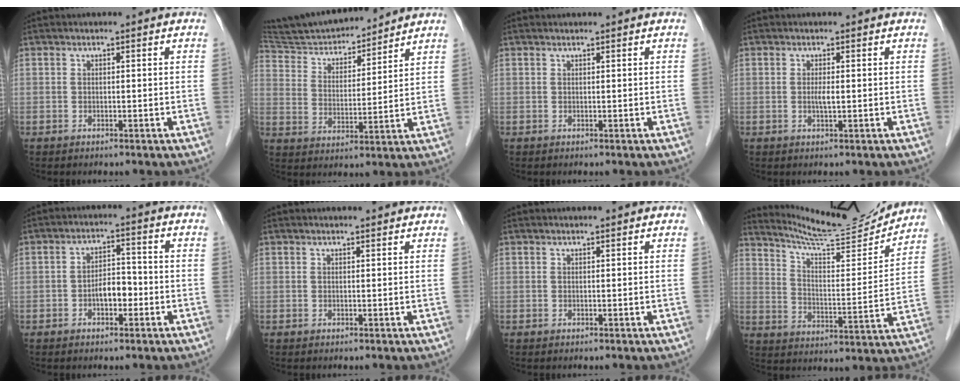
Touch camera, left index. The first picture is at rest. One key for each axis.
{"total": 13.8, "fx": 13.0, "fy": 2.8, "fz": 3.8, "tx": -0.063, "ty": 0.008, "tz": 0.223}
{"total": 0.5, "fx": -0.5, "fy": -0.1, "fz": -0.1, "tx": -0.002, "ty": -0.003, "tz": -0.008}
{"total": 1.3, "fx": -0.8, "fy": 0.0, "fz": 1.1, "tx": -0.024, "ty": -0.008, "tz": -0.014}
{"total": 4.2, "fx": -2.3, "fy": 1.8, "fz": 3.0, "tx": -0.050, "ty": 0.006, "tz": -0.040}
{"total": 1.4, "fx": 1.3, "fy": 0.2, "fz": 0.3, "tx": -0.009, "ty": 0.003, "tz": 0.012}
{"total": 0.0}
{"total": 15.2, "fx": 14.7, "fy": 0.0, "fz": 3.8, "tx": -0.072, "ty": -0.036, "tz": 0.219}